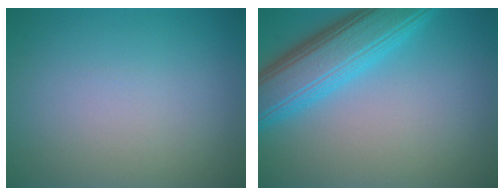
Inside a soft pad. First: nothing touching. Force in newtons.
{"total": 7.3, "press": 7.3, "slide": 0.2}